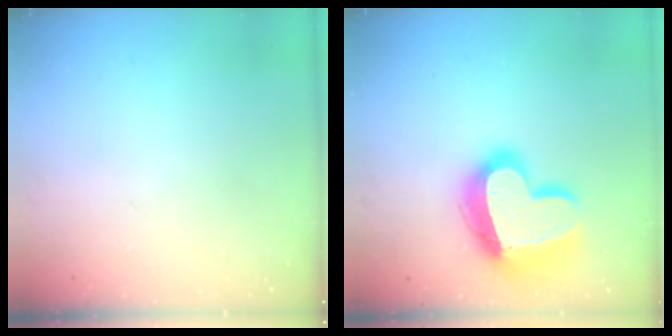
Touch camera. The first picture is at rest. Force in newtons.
{"total": 21.0, "press": 20.9, "slide": 1.9}